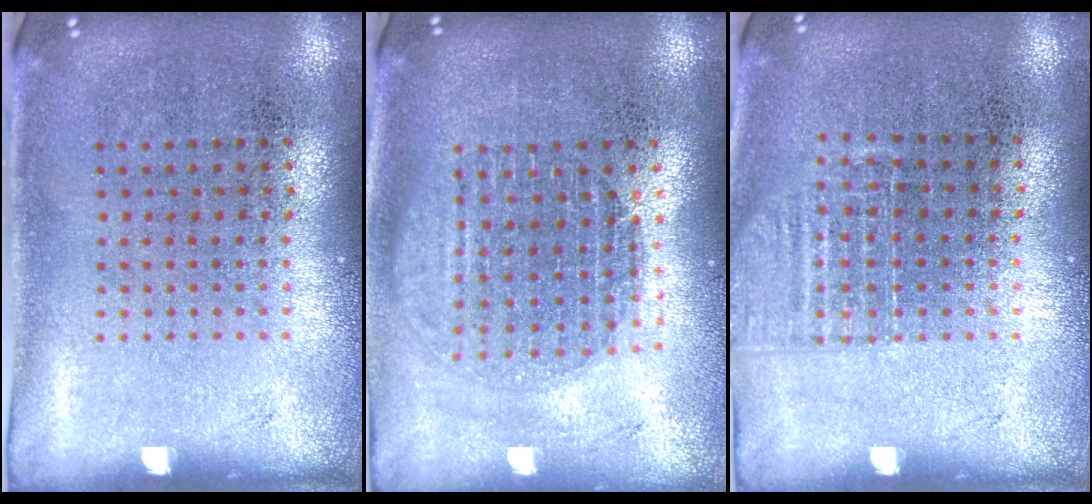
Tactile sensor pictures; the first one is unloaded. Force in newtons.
{"total": 1.7, "press": 1.5, "slide": 0.8}
{"total": 1.1, "press": 0.9, "slide": 0.5}